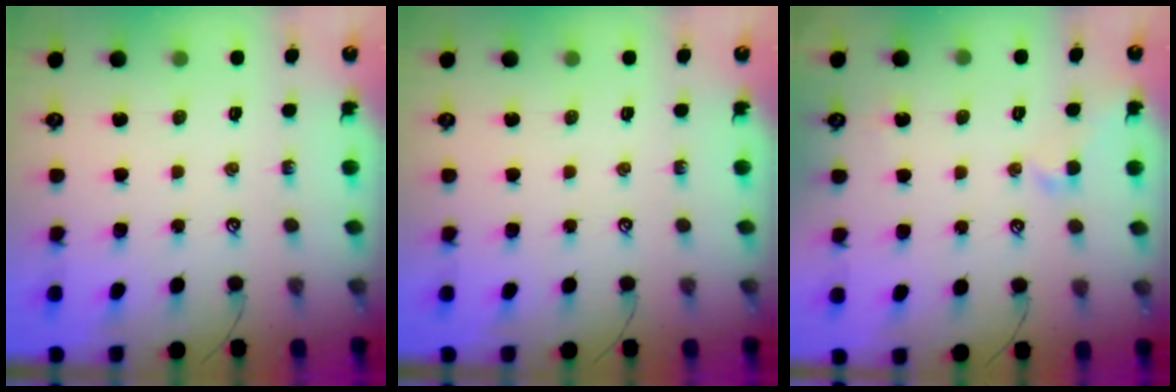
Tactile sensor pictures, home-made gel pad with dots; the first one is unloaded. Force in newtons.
{"total": 0.0}
{"total": 2.1, "press": 2.0, "slide": 0.6}